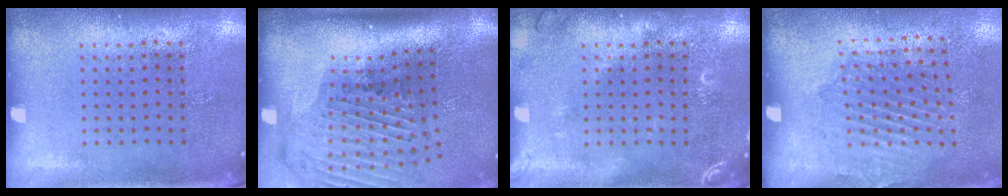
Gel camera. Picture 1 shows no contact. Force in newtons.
{"total": 2.4, "press": 1.8, "slide": 1.6}
{"total": 2.0, "press": 2.0, "slide": 0.3}
{"total": 1.8, "press": 1.3, "slide": 1.2}